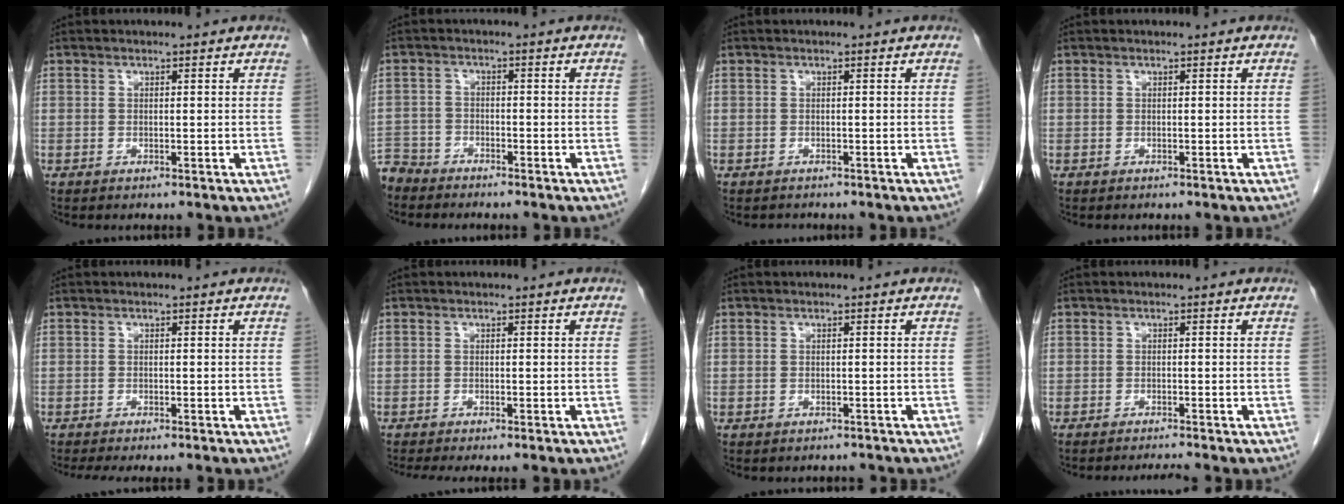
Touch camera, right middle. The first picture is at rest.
{"total": 5.3, "force": [-5.0, 1.7, -0.2], "torque": [0.003, -0.010, -0.101]}
{"total": 0.8, "force": [-0.8, 0.3, -0.1], "torque": [-0.004, -0.001, -0.013]}
{"total": 0.0}
{"total": 3.6, "force": [-3.1, 0.4, 1.9], "torque": [-0.021, -0.007, -0.044]}
{"total": 2.2, "force": [-1.9, -0.1, 1.2], "torque": [-0.018, -0.005, -0.030]}
{"total": 1.2, "force": [-1.1, 0.6, 0.0], "torque": [-0.004, 0.001, -0.015]}
{"total": 1.8, "force": [-1.6, -0.8, 0.2], "torque": [-0.007, -0.007, -0.028]}